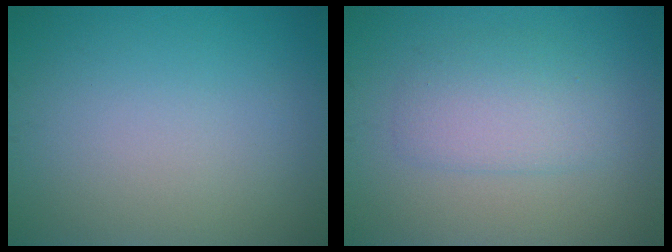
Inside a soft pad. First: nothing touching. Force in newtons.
{"total": 3.1, "press": 3.1, "slide": 0.0}